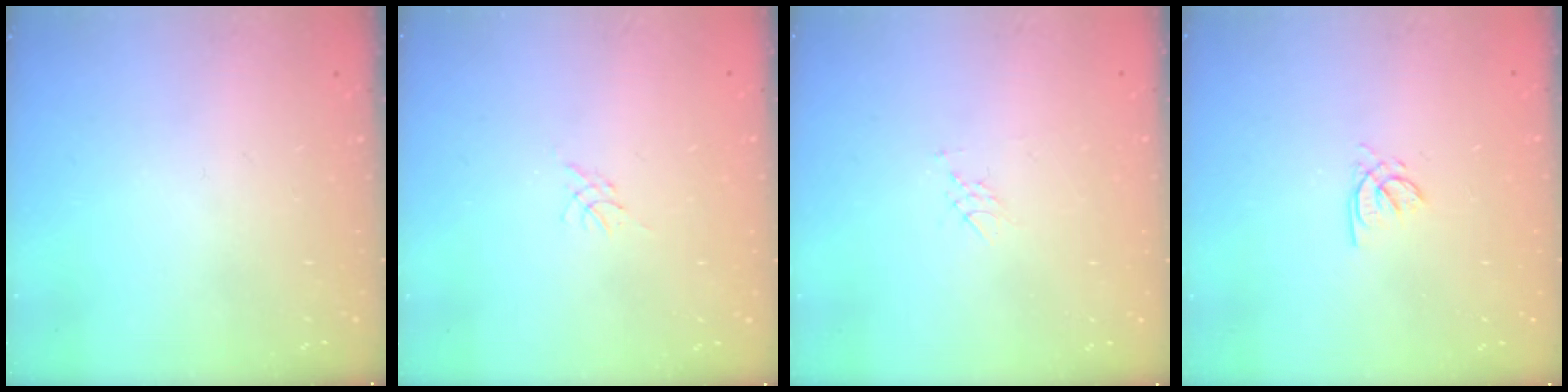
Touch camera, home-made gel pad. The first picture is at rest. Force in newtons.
{"total": 0.0}
{"total": 3.5, "press": 3.3, "slide": 1.1}
{"total": 1.5, "press": 1.5, "slide": 0.2}